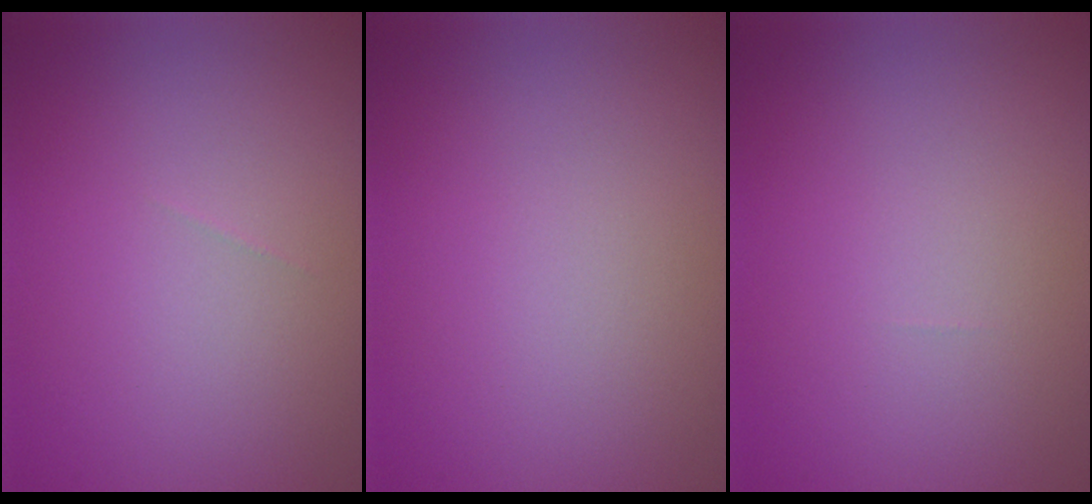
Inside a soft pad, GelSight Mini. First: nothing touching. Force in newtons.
{"total": 0.0}
{"total": 0.0}